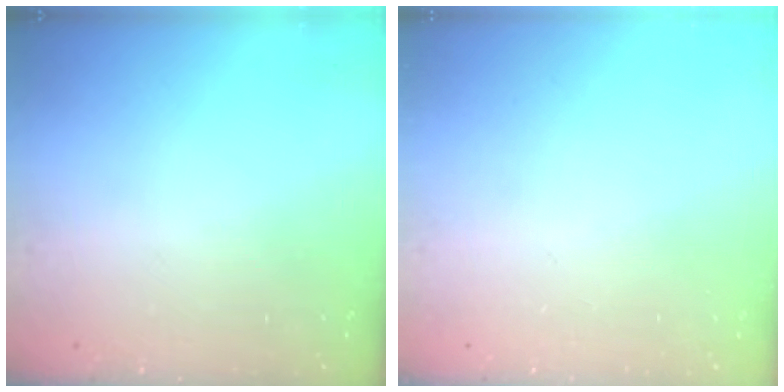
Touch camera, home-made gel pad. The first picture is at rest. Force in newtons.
{"total": 0.0}